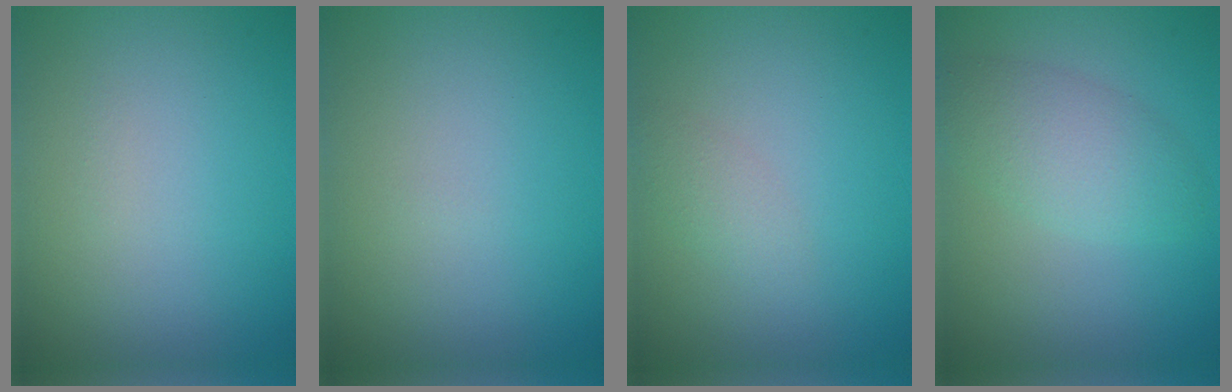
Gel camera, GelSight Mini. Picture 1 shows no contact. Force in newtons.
{"total": 0.0}
{"total": 1.4, "press": 1.4, "slide": 0.1}
{"total": 3.9, "press": 3.9, "slide": 0.2}